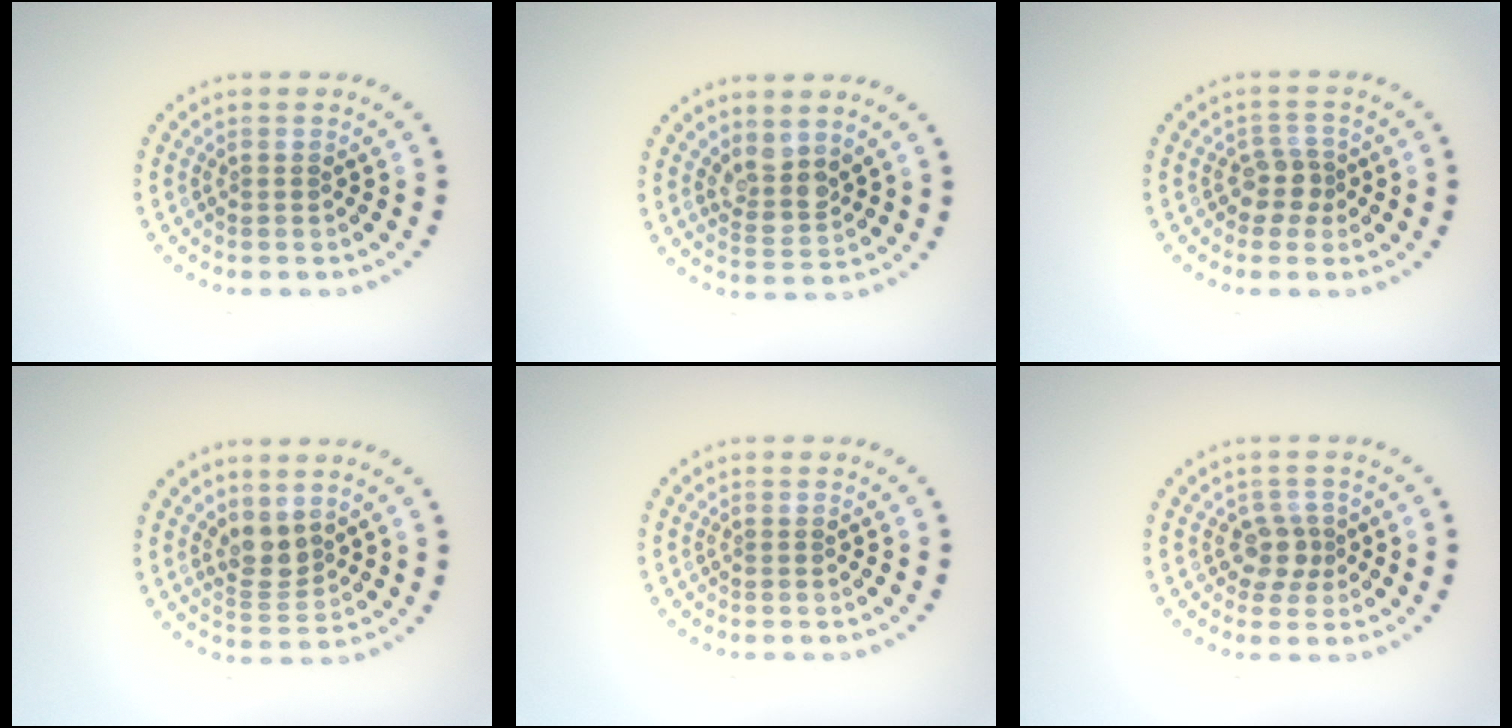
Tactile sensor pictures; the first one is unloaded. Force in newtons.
{"total": 2.8, "press": 2.2, "slide": 1.8}
{"total": 2.2, "press": 1.7, "slide": 1.3}
{"total": 2.7, "press": 2.2, "slide": 1.5}
{"total": 0.0}
{"total": 2.1, "press": 1.7, "slide": 1.2}